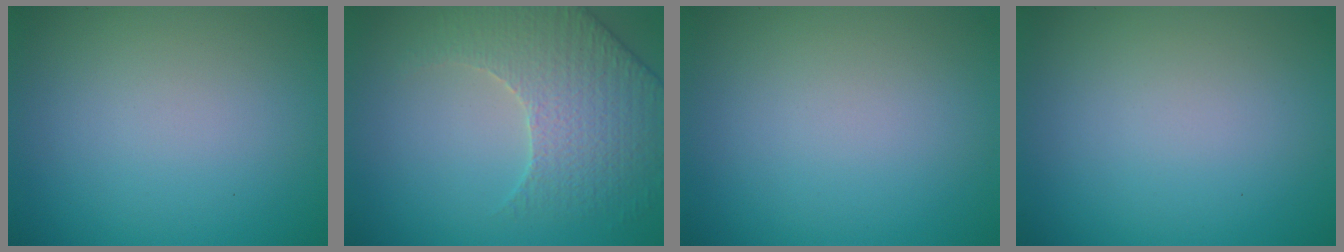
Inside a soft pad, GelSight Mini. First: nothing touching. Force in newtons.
{"total": 4.2, "press": 4.1, "slide": 1.0}
{"total": 0.0}
{"total": 0.0}